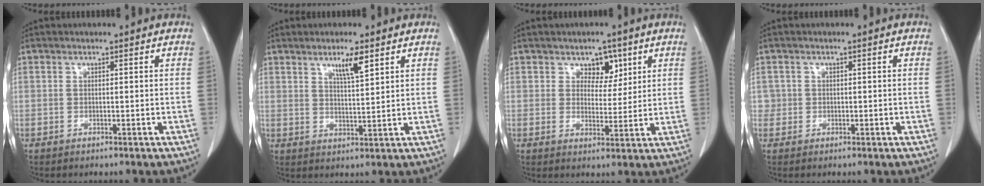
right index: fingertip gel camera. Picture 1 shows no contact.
{"total": 4.5, "force": [2.8, 0.5, 3.5], "torque": [-0.061, -0.004, 0.049]}
{"total": 4.3, "force": [2.3, 2.8, 2.3], "torque": [-0.022, 0.002, 0.037]}
{"total": 1.5, "force": [0.0, 1.5, 0.0], "torque": [0.008, 0.010, 0.004]}